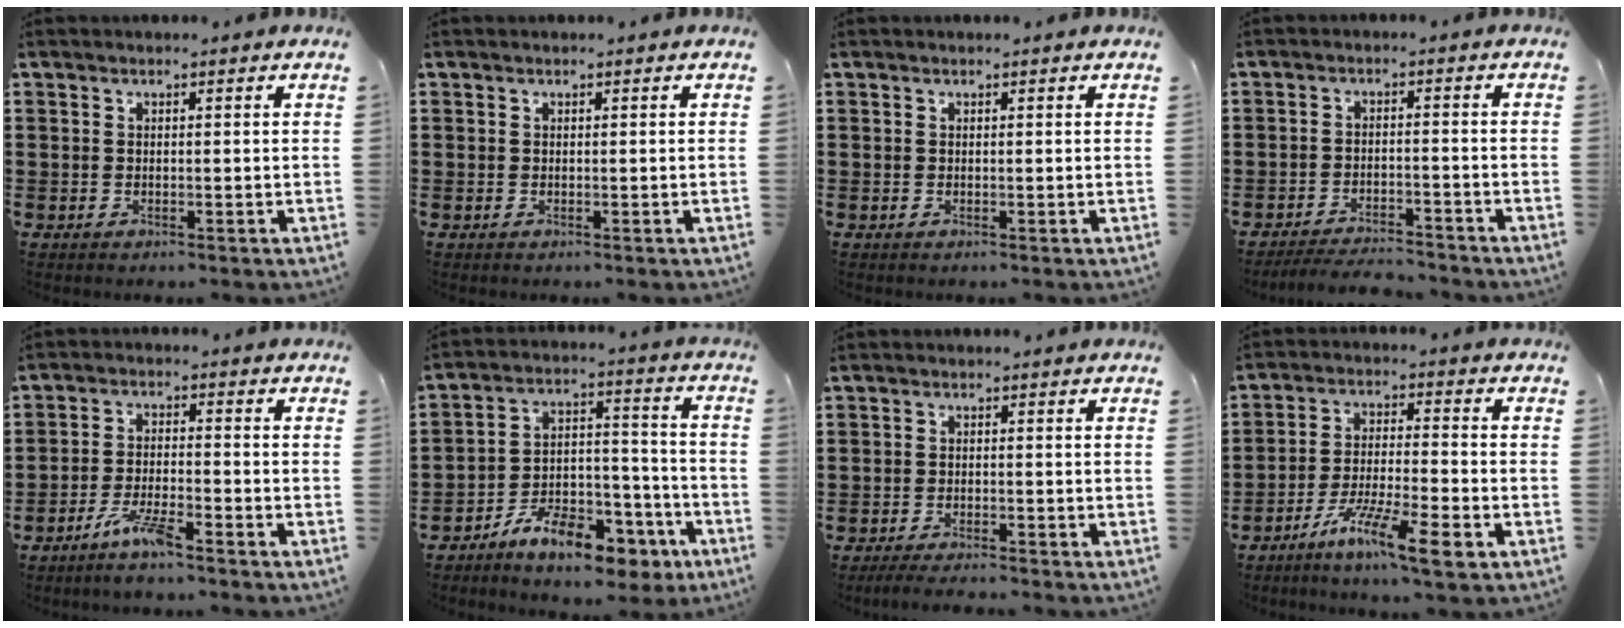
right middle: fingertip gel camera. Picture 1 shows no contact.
{"total": 0.0}
{"total": 0.0}
{"total": 4.0, "force": [-3.9, 0.2, 0.7], "torque": [-0.013, 0.002, -0.079]}
{"total": 5.1, "force": [-3.8, 0.7, 3.4], "torque": [-0.076, -0.002, -0.072]}
{"total": 10.7, "force": [-8.4, 4.2, 4.9], "torque": [-0.075, 0.044, -0.153]}
{"total": 2.1, "force": [-2.1, -0.1, 0.5], "torque": [-0.009, 0.000, -0.041]}
{"total": 9.3, "force": [-6.5, 1.2, 6.6], "torque": [-0.121, 0.001, -0.121]}